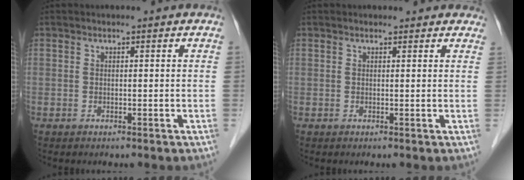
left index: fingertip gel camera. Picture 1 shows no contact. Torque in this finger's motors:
{"motor_torque": [0.30, -0.22, 0.00, -0.01]}